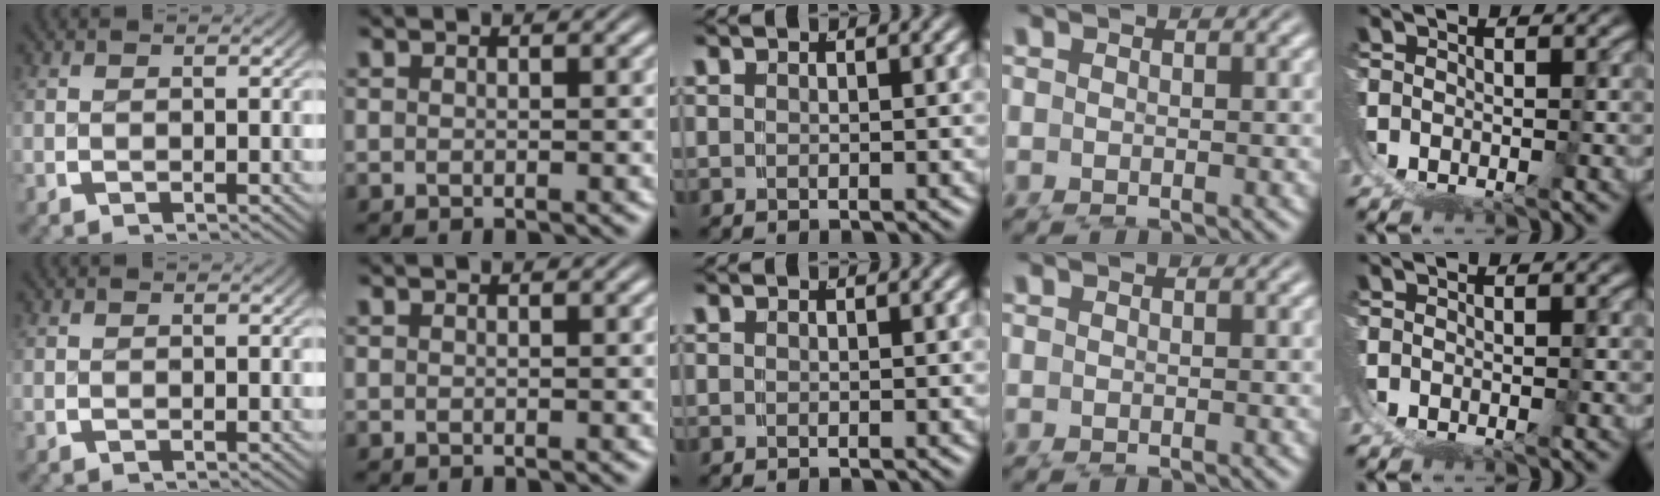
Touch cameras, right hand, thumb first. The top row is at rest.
{}